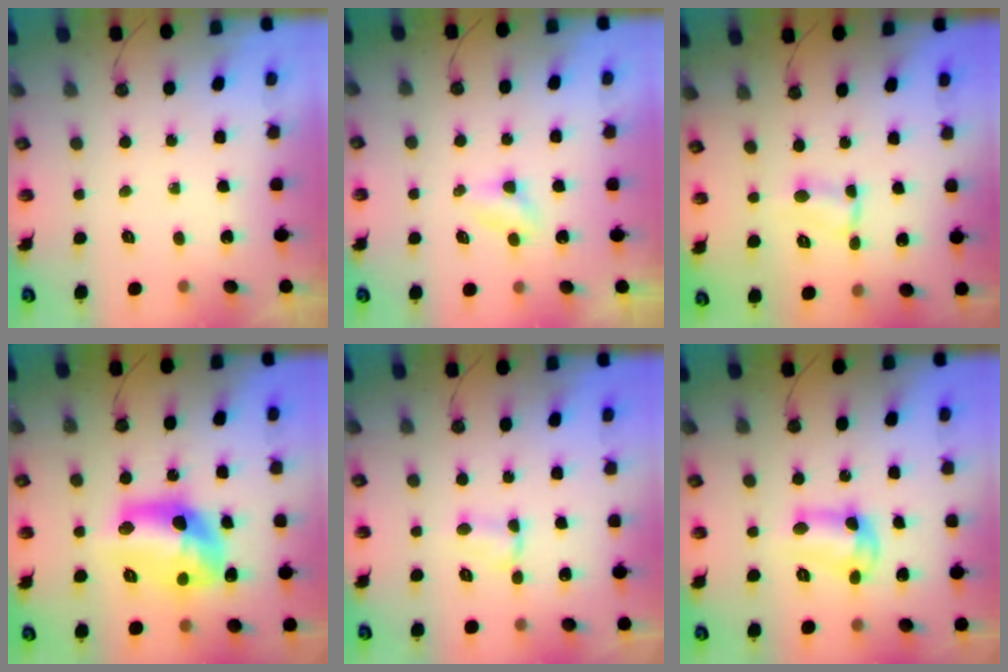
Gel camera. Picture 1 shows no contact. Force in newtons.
{"total": 2.7, "press": 2.7, "slide": 0.3}
{"total": 1.0, "press": 1.0, "slide": 0.2}
{"total": 15.2, "press": 15.1, "slide": 1.1}
{"total": 3.4, "press": 3.4, "slide": 0.5}
{"total": 10.1, "press": 10.1, "slide": 0.5}